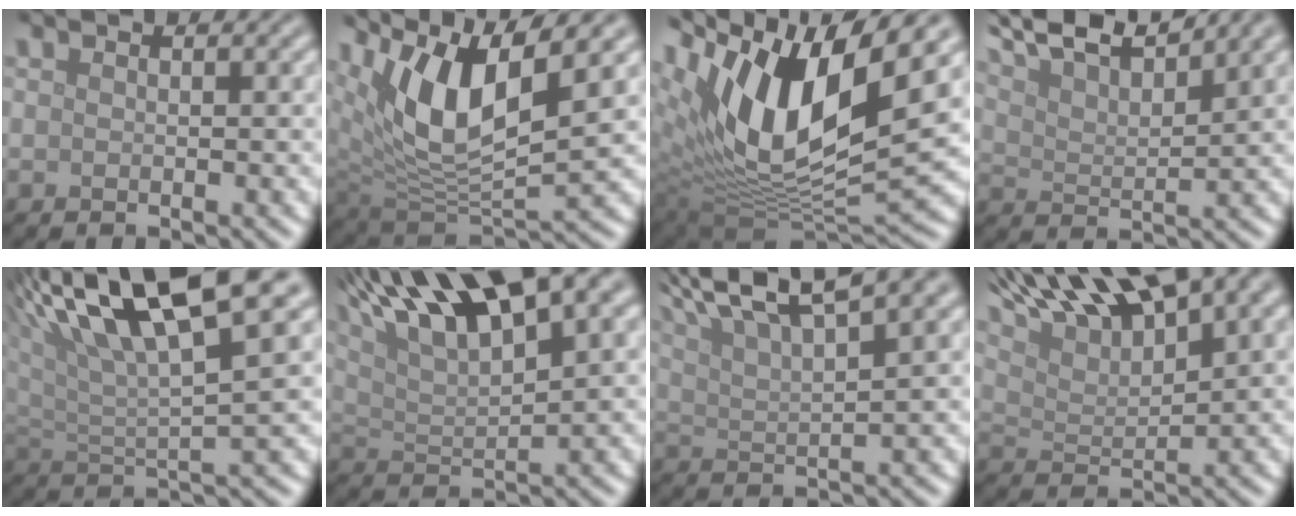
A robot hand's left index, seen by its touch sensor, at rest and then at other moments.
{"total": 9.4, "force": [4.3, 3.3, 7.6], "torque": [-0.147, -0.009, 0.079]}
{"total": 13.9, "force": [6.1, 5.4, 11.3], "torque": [-0.206, 0.004, 0.111]}
{"total": 9.4, "force": [7.8, 1.9, 4.9], "torque": [-0.084, 0.020, 0.115]}
{"total": 11.6, "force": [6.4, 2.9, 9.2], "torque": [-0.164, 0.020, 0.108]}
{"total": 13.3, "force": [8.3, 3.6, 9.8], "torque": [-0.172, 0.029, 0.136]}
{"total": 8.3, "force": [5.7, 1.7, 5.8], "torque": [-0.099, 0.022, 0.100]}
{"total": 12.3, "force": [8.9, 3.2, 7.8], "torque": [-0.147, 0.025, 0.147]}